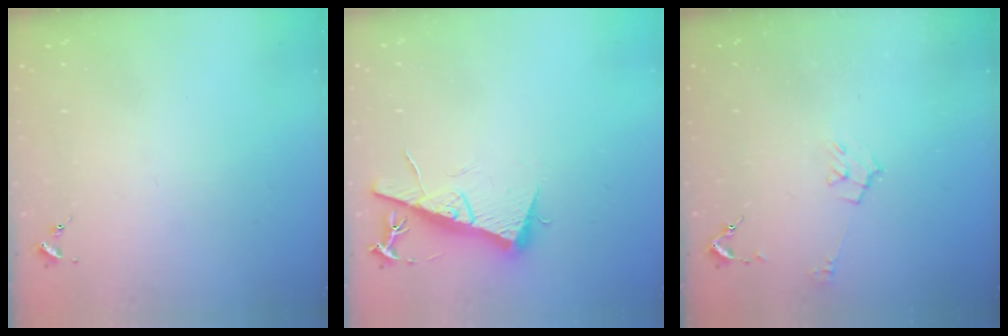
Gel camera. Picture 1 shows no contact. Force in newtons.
{"total": 11.0, "press": 11.0, "slide": 0.7}
{"total": 6.5, "press": 6.5, "slide": 0.8}